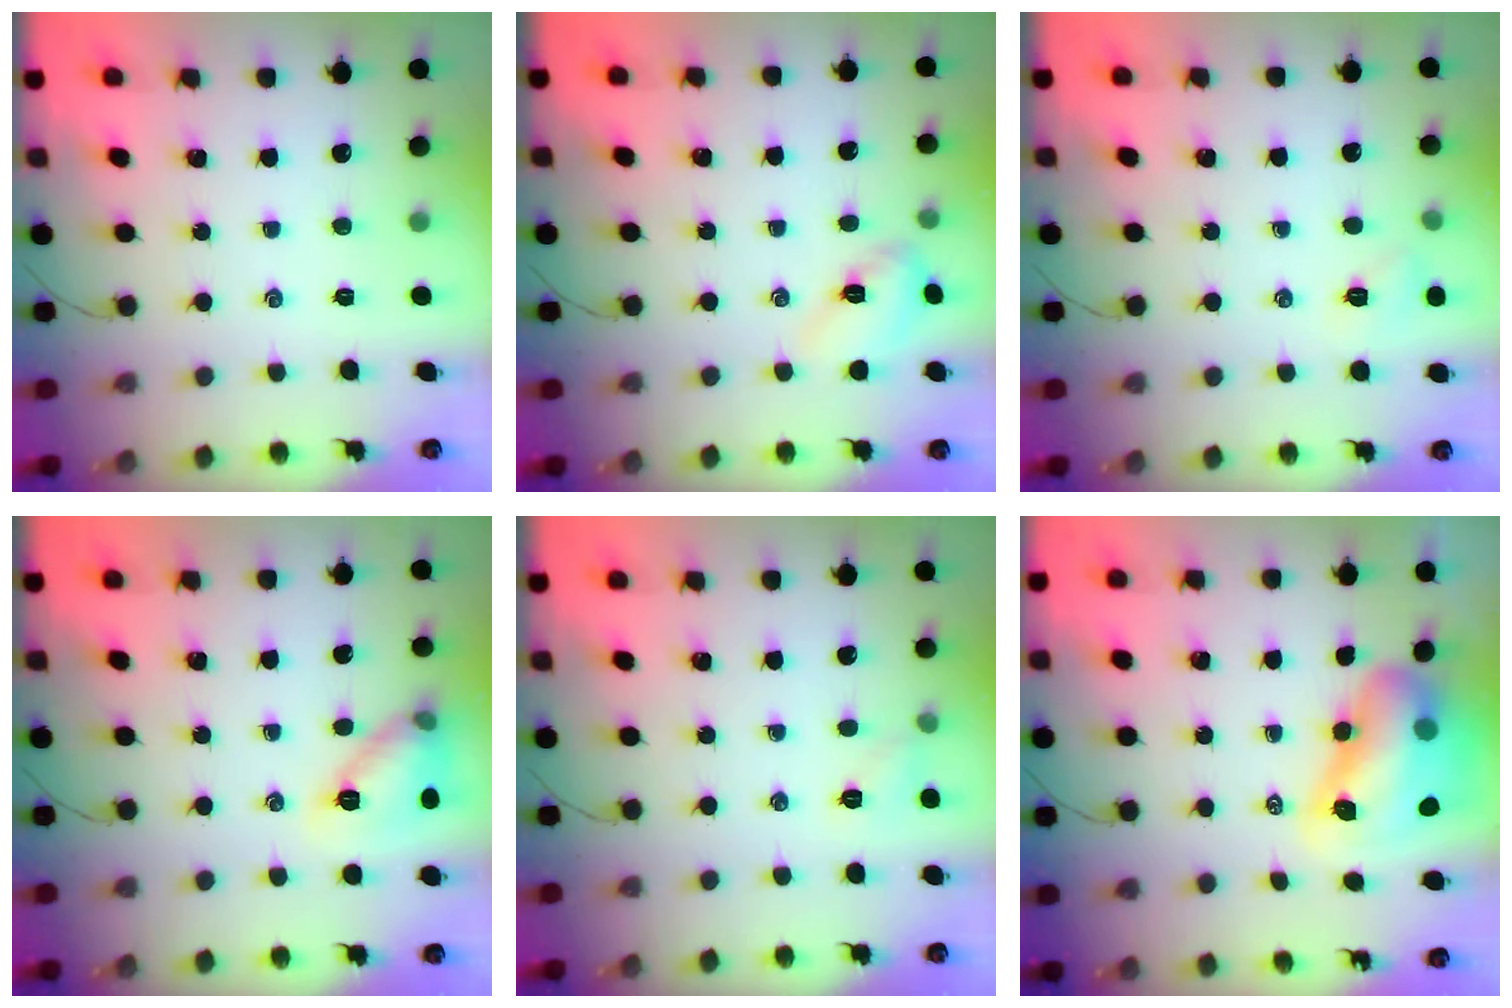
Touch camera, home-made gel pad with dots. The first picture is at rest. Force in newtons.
{"total": 5.1, "press": 5.1, "slide": 0.7}
{"total": 6.0, "press": 5.9, "slide": 1.4}
{"total": 11.2, "press": 11.1, "slide": 1.3}
{"total": 5.1, "press": 4.9, "slide": 1.5}
{"total": 13.5, "press": 13.0, "slide": 3.7}